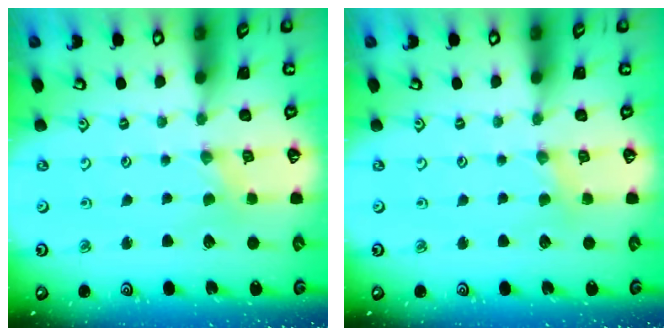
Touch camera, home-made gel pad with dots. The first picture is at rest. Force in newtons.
{"total": 2.5, "press": 2.5, "slide": 0.3}